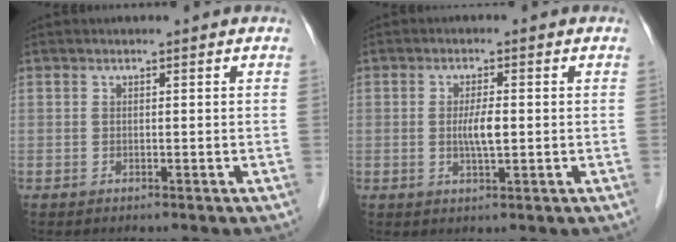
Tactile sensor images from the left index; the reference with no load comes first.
{"total": 3.3, "force": [-0.1, 0.5, 3.3], "torque": [-0.064, -0.003, -0.002]}